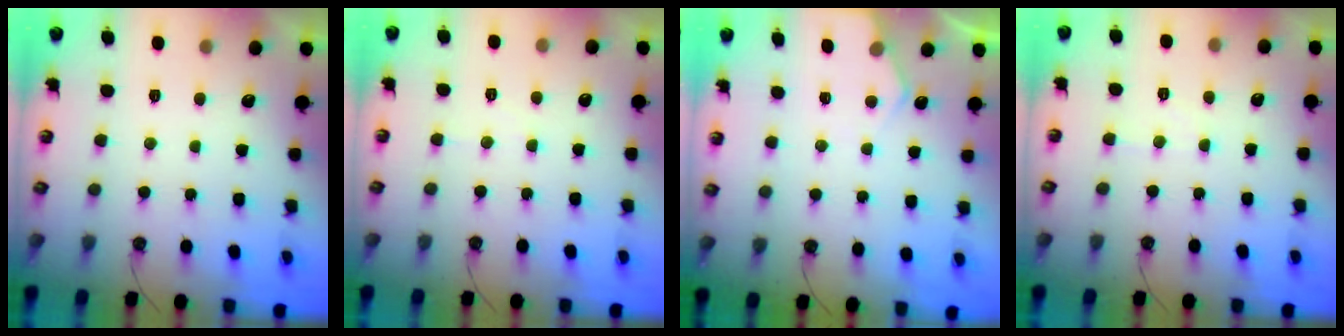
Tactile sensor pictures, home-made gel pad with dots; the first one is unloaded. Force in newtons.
{"total": 3.9, "press": 3.9, "slide": 0.6}
{"total": 4.4, "press": 4.3, "slide": 0.6}
{"total": 4.1, "press": 4.0, "slide": 0.8}